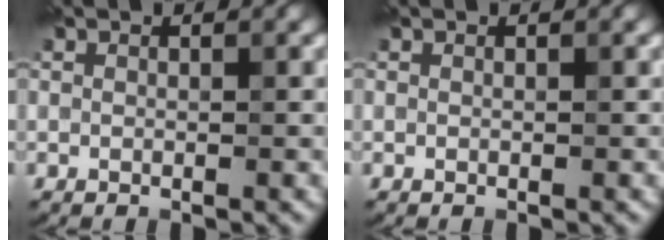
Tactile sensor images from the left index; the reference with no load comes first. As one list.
[{"total": 0.0}]